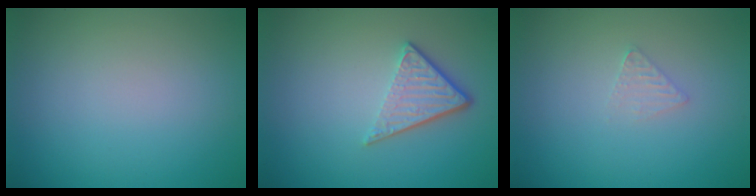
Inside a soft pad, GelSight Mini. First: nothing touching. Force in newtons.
{"total": 3.7, "press": 2.6, "slide": 2.7}
{"total": 1.0, "press": 1.0, "slide": 0.1}